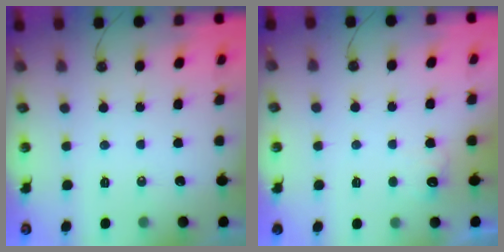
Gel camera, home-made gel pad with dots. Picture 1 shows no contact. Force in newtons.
{"total": 4.6, "press": 4.5, "slide": 1.0}